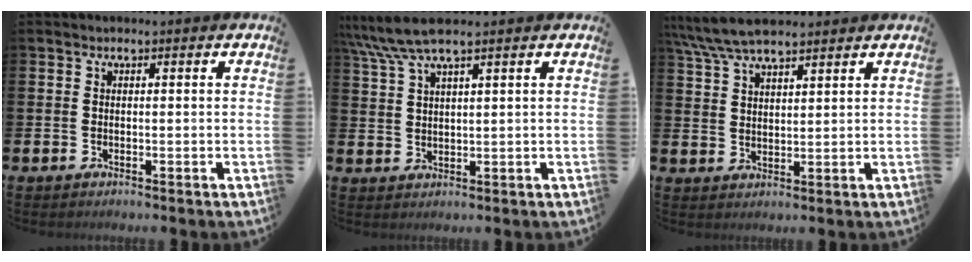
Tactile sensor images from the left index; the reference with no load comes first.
{"total": 5.8, "force": [4.7, 0.7, 3.4], "torque": [-0.082, -0.006, 0.086]}
{"total": 6.8, "force": [6.2, 1.4, 2.6], "torque": [-0.074, -0.013, 0.116]}